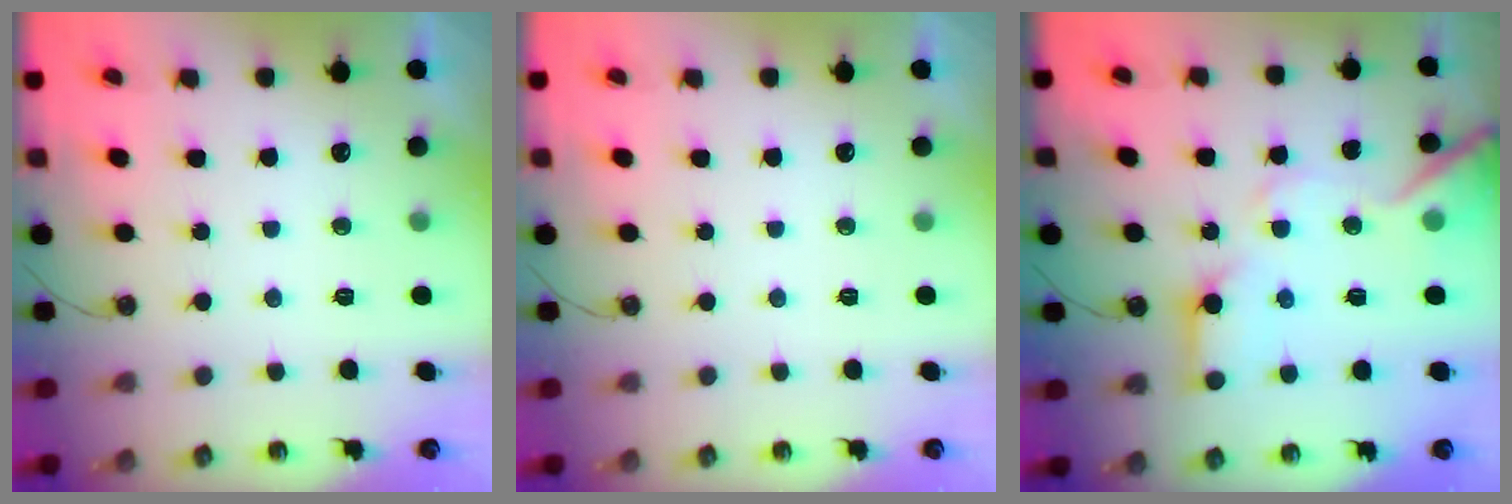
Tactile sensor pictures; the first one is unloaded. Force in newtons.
{"total": 0.0}
{"total": 13.5, "press": 13.4, "slide": 1.5}